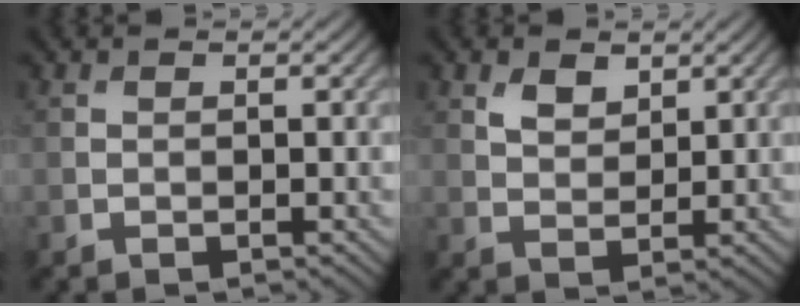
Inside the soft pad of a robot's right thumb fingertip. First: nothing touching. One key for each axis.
{"total": 2.8, "fx": 1.7, "fy": 1.6, "fz": 1.5, "tx": -0.033, "ty": -0.005, "tz": 0.036}